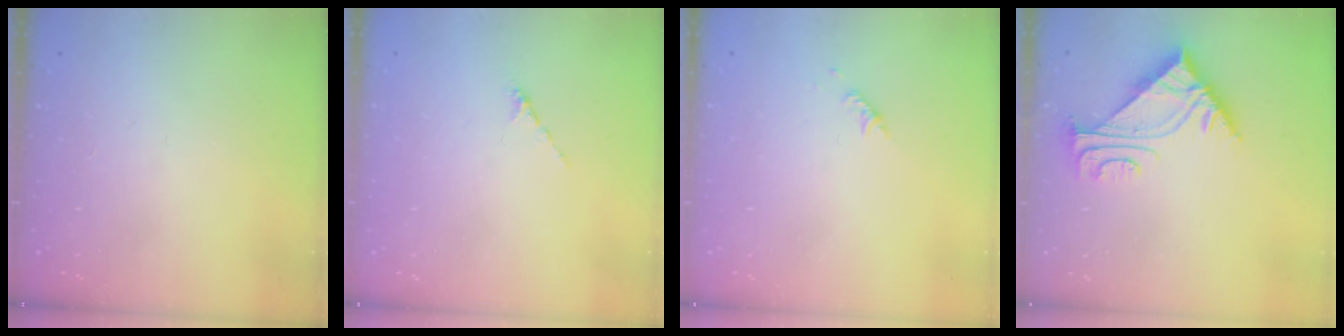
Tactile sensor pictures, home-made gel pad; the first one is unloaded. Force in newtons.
{"total": 0.0}
{"total": 2.8, "press": 2.7, "slide": 0.6}
{"total": 4.9, "press": 4.8, "slide": 0.8}